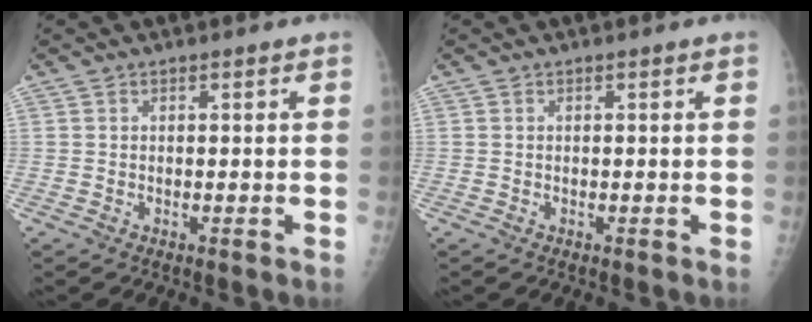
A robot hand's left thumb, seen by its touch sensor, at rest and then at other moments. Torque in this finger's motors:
{"motor_torque": [0.01, 0.11, -0.03, -0.23, 0.00]}